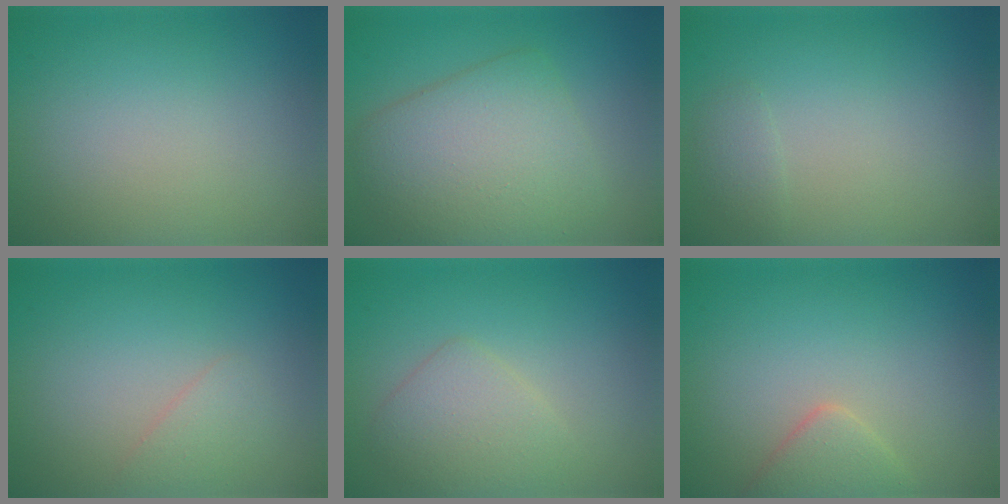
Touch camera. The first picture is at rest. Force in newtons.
{"total": 6.5, "press": 6.5, "slide": 0.2}
{"total": 0.9, "press": 0.9, "slide": 0.0}
{"total": 1.2, "press": 1.2, "slide": 0.0}
{"total": 2.9, "press": 2.9, "slide": 0.2}
{"total": 2.2, "press": 2.2, "slide": 0.2}